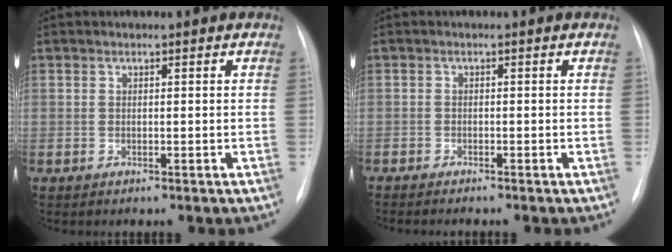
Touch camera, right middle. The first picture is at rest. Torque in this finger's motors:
{"motor_torque": [1.10, -1.04, 0.44, 0.11]}